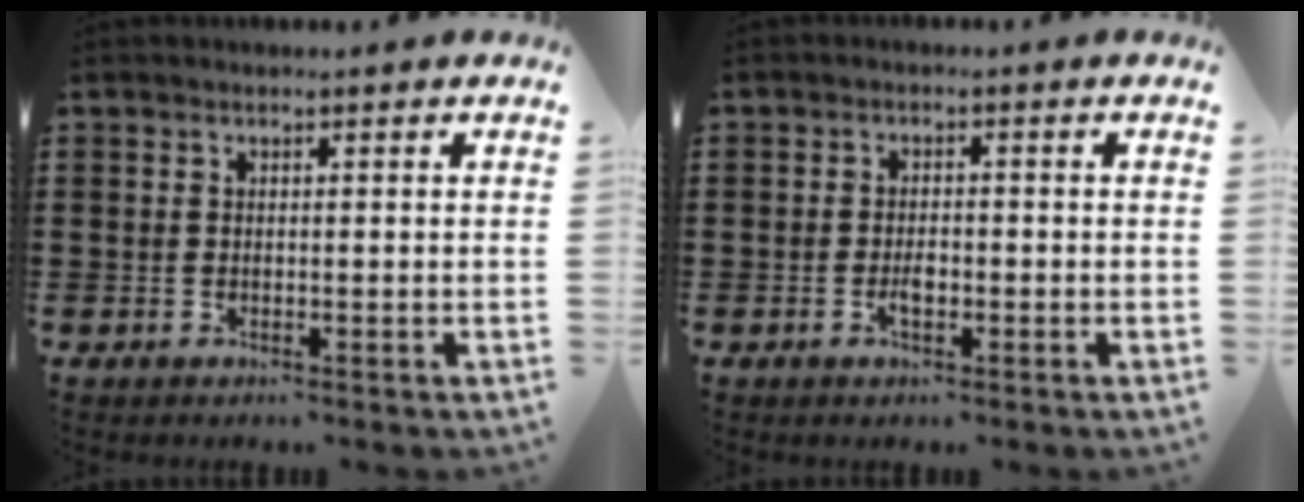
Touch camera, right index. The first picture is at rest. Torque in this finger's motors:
{"motor_torque": [2.14, 0.00, 0.06, 0.03]}